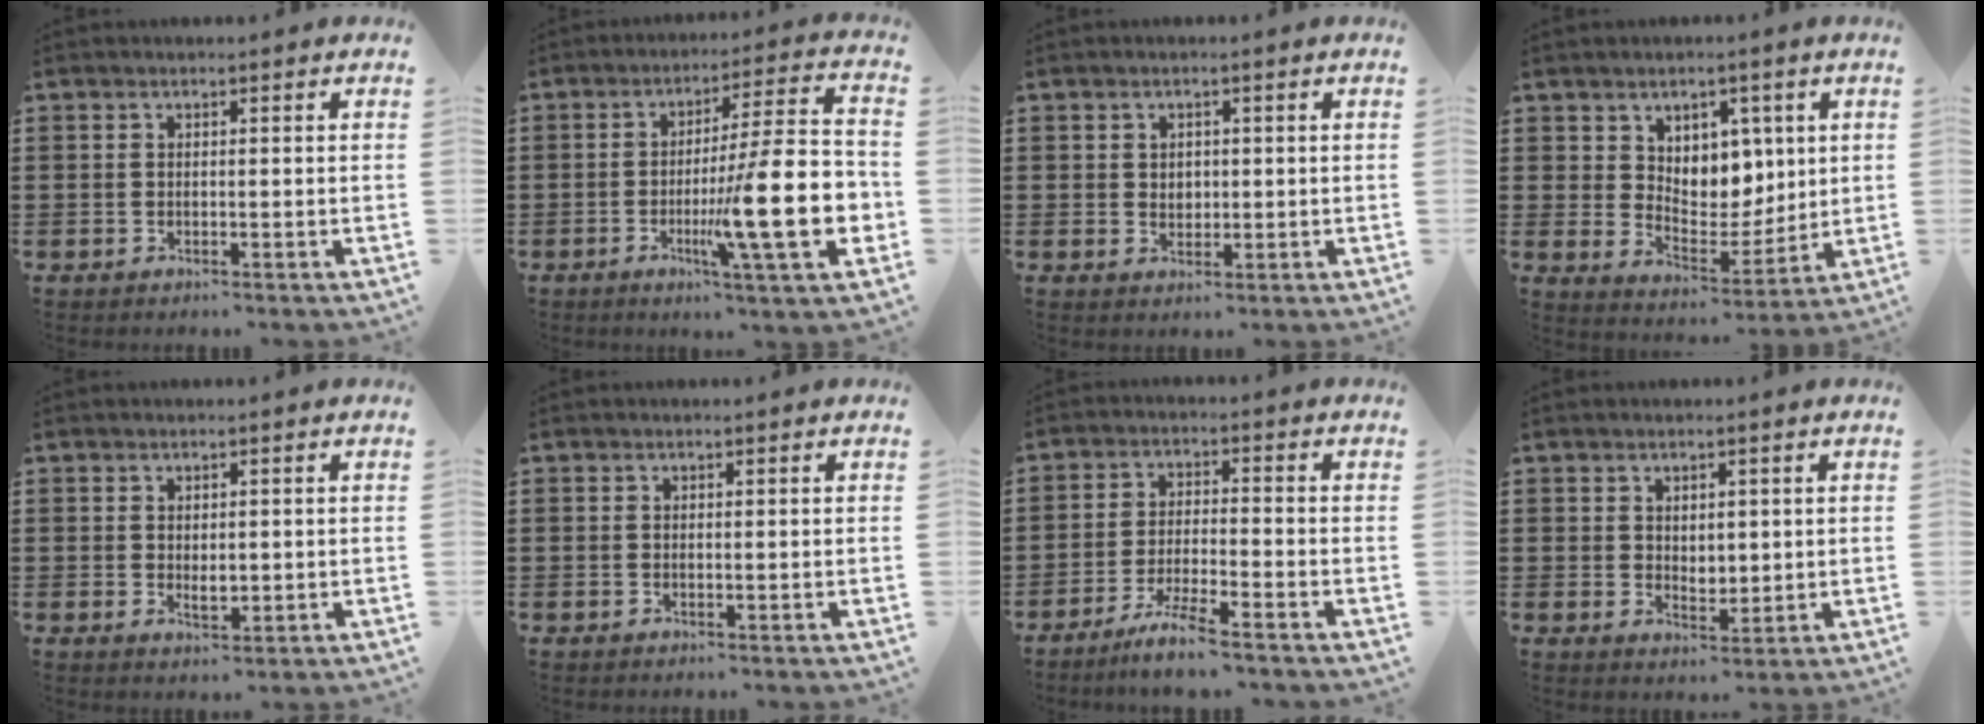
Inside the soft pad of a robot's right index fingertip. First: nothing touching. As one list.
[{"total": 17.5, "force": [-4.3, 2.9, 16.7], "torque": [-0.251, -0.016, -0.069]}, {"total": 1.6, "force": [0.3, 1.4, 0.7], "torque": [-0.017, 0.010, 0.005]}, {"total": 5.9, "force": [3.5, 4.7, 0.8], "torque": [-0.040, -0.013, 0.065]}, {"total": 1.9, "force": [0.0, 1.0, 1.7], "torque": [-0.024, -0.001, -0.001]}, {"total": 0.0}, {"total": 5.2, "force": [-4.5, -0.4, 2.6], "torque": [-0.064, -0.017, -0.089]}, {"total": 2.5, "force": [1.3, 1.9, 1.0], "torque": [-0.018, 0.007, 0.021]}]